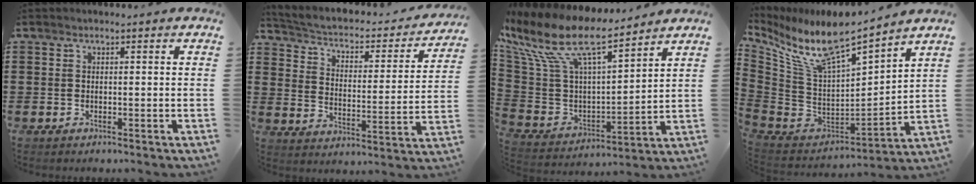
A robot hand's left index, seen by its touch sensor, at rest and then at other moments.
{"total": 2.5, "force": [1.7, 1.1, 1.4], "torque": [-0.042, -0.022, 0.018]}
{"total": 13.0, "force": [8.5, 4.0, 9.0], "torque": [-0.210, -0.049, 0.142]}
{"total": 10.6, "force": [7.9, 2.6, 6.6], "torque": [-0.168, -0.065, 0.134]}